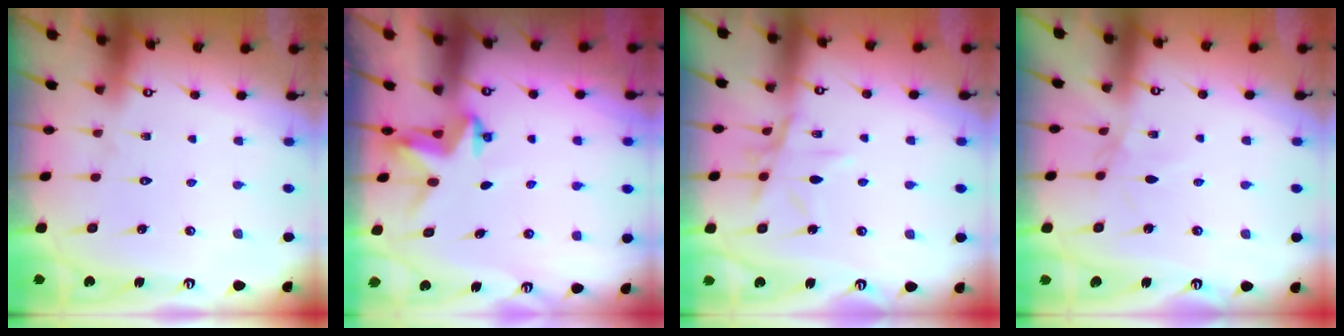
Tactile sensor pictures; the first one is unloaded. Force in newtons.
{"total": 3.1, "press": 3.1, "slide": 0.2}
{"total": 10.4, "press": 10.3, "slide": 0.7}
{"total": 1.7, "press": 1.7, "slide": 0.4}